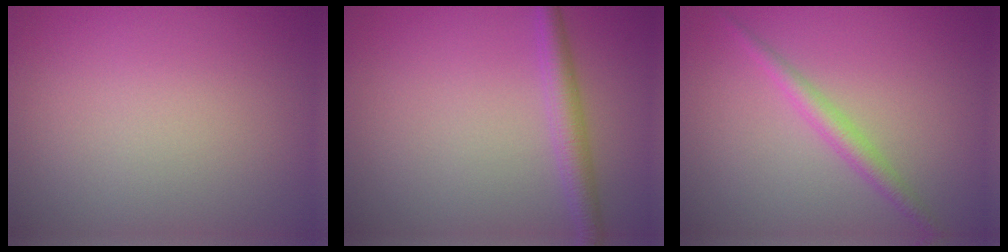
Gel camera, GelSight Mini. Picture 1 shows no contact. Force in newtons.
{"total": 2.6, "press": 2.6, "slide": 0.1}
{"total": 2.0, "press": 2.0, "slide": 0.1}